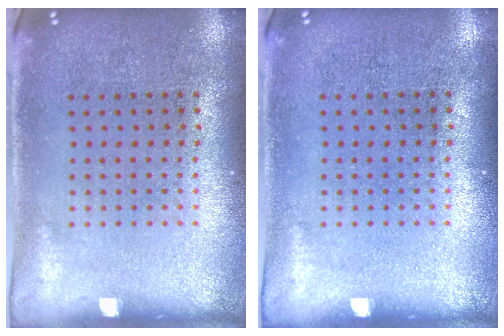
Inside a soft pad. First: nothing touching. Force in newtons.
{"total": 0.0}